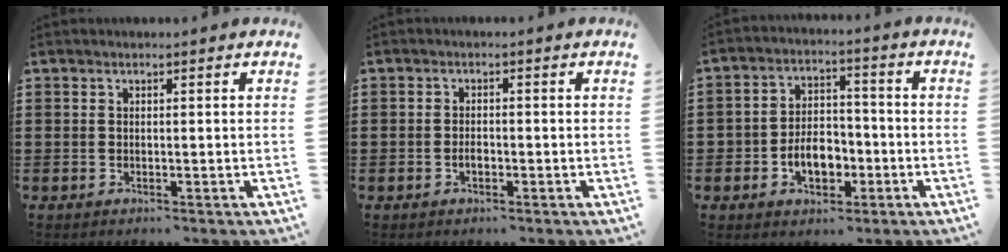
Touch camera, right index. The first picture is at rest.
{"total": 1.6, "force": [-0.6, 0.8, 1.2], "torque": [-0.025, 0.000, -0.011]}
{"total": 6.4, "force": [-2.3, 4.3, 4.0], "torque": [-0.063, 0.004, -0.046]}